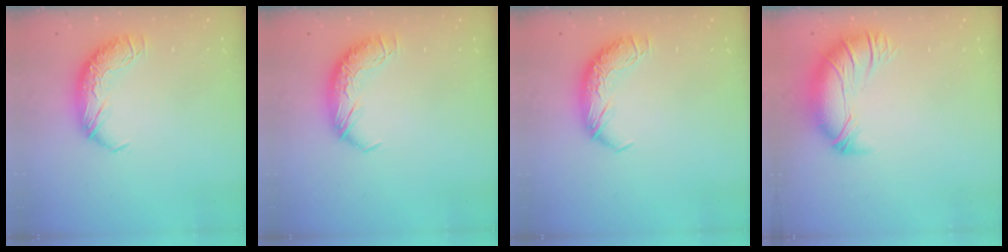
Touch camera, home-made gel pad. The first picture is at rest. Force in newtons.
{"total": 0.0}
{"total": 0.0}
{"total": 2.7, "press": 0.9, "slide": 2.6}